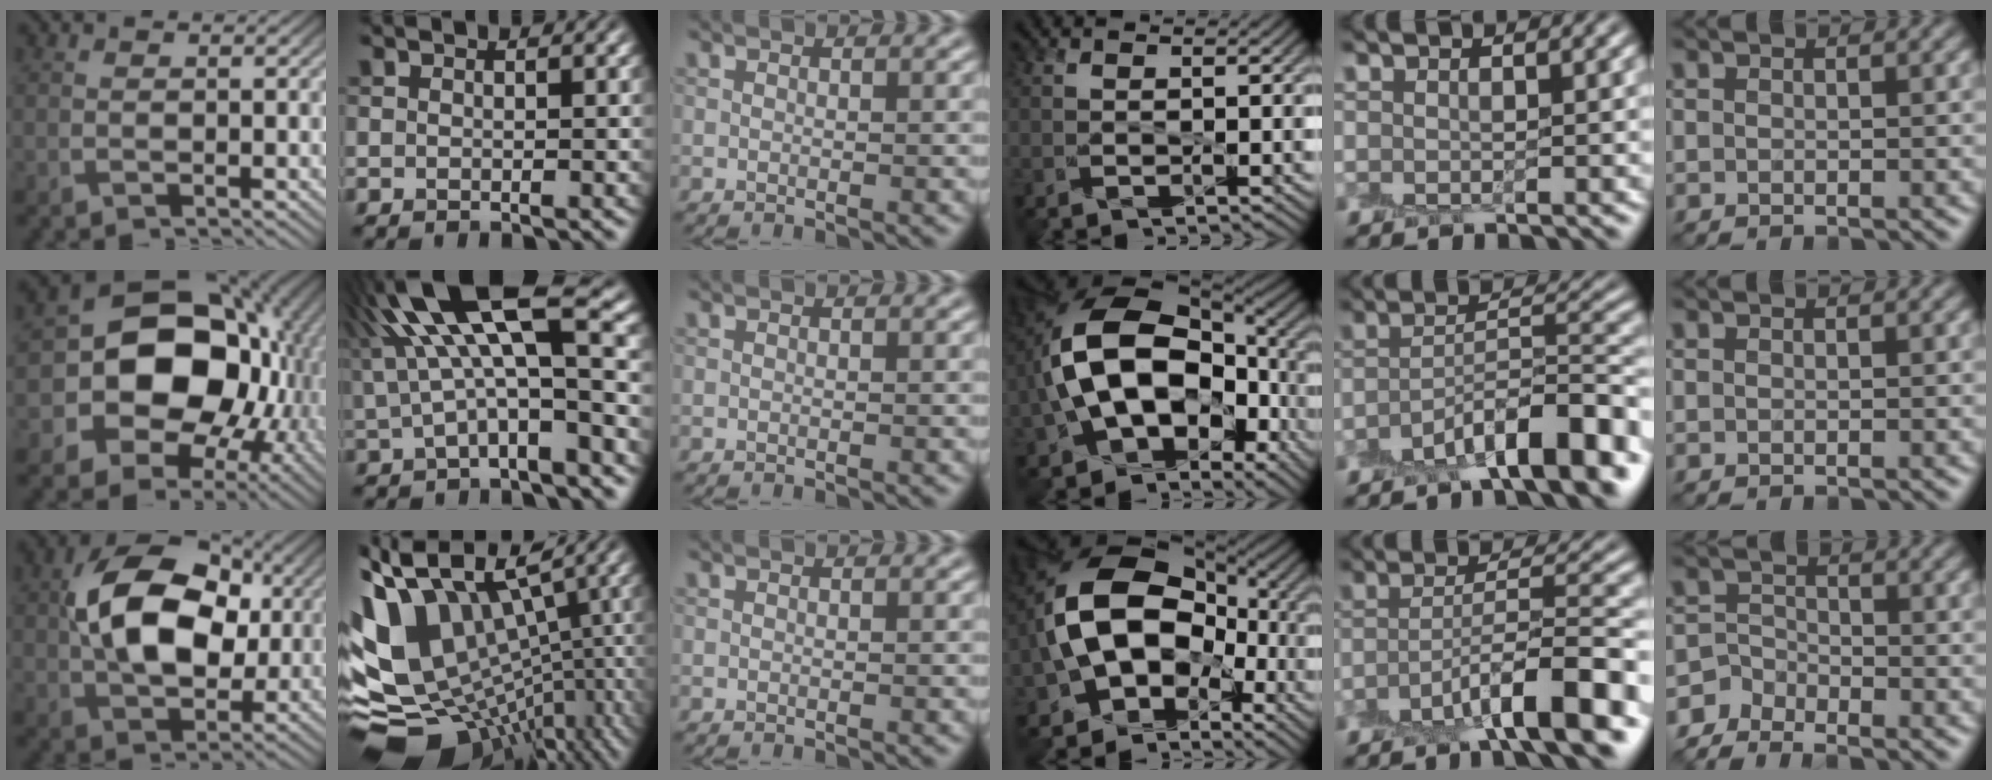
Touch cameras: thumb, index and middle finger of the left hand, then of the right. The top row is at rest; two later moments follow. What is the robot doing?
{"motion": "peel", "object": "plastic screen protector"}